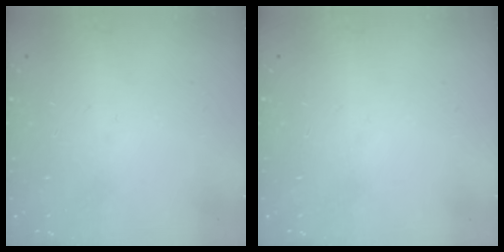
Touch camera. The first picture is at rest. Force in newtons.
{"total": 0.0}